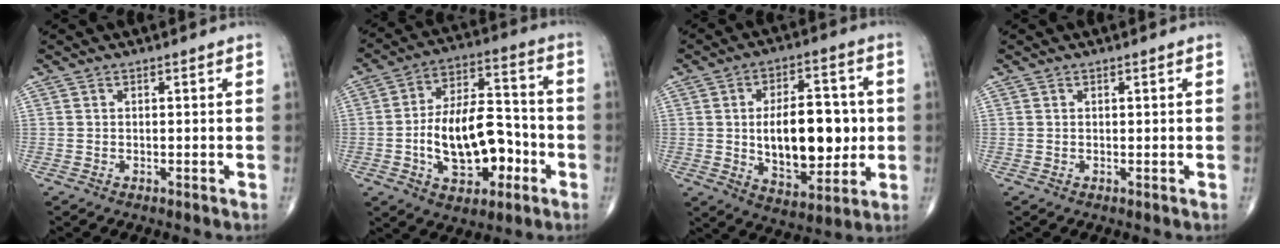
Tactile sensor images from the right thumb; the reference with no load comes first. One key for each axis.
{"total": 17.1, "fx": -4.2, "fy": 9.6, "fz": 13.5, "tx": -0.196, "ty": 0.040, "tz": -0.065}
{"total": 17.4, "fx": -0.3, "fy": 9.4, "fz": 14.7, "tx": -0.186, "ty": 0.005, "tz": 0.006}
{"total": 0.0}